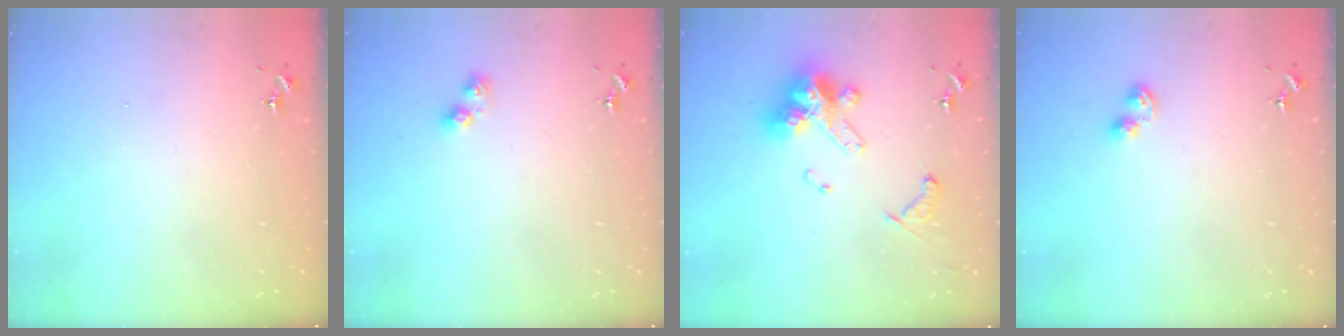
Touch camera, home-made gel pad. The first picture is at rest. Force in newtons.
{"total": 6.2, "press": 6.1, "slide": 0.8}
{"total": 18.7, "press": 18.6, "slide": 1.8}
{"total": 3.7, "press": 3.7, "slide": 0.4}